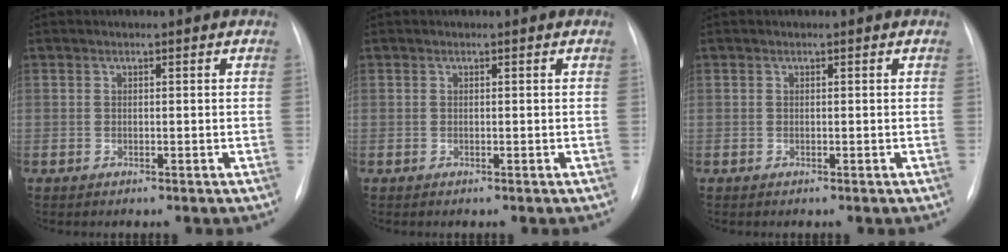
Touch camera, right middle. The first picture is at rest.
{"total": 0.0}
{"total": 0.0}